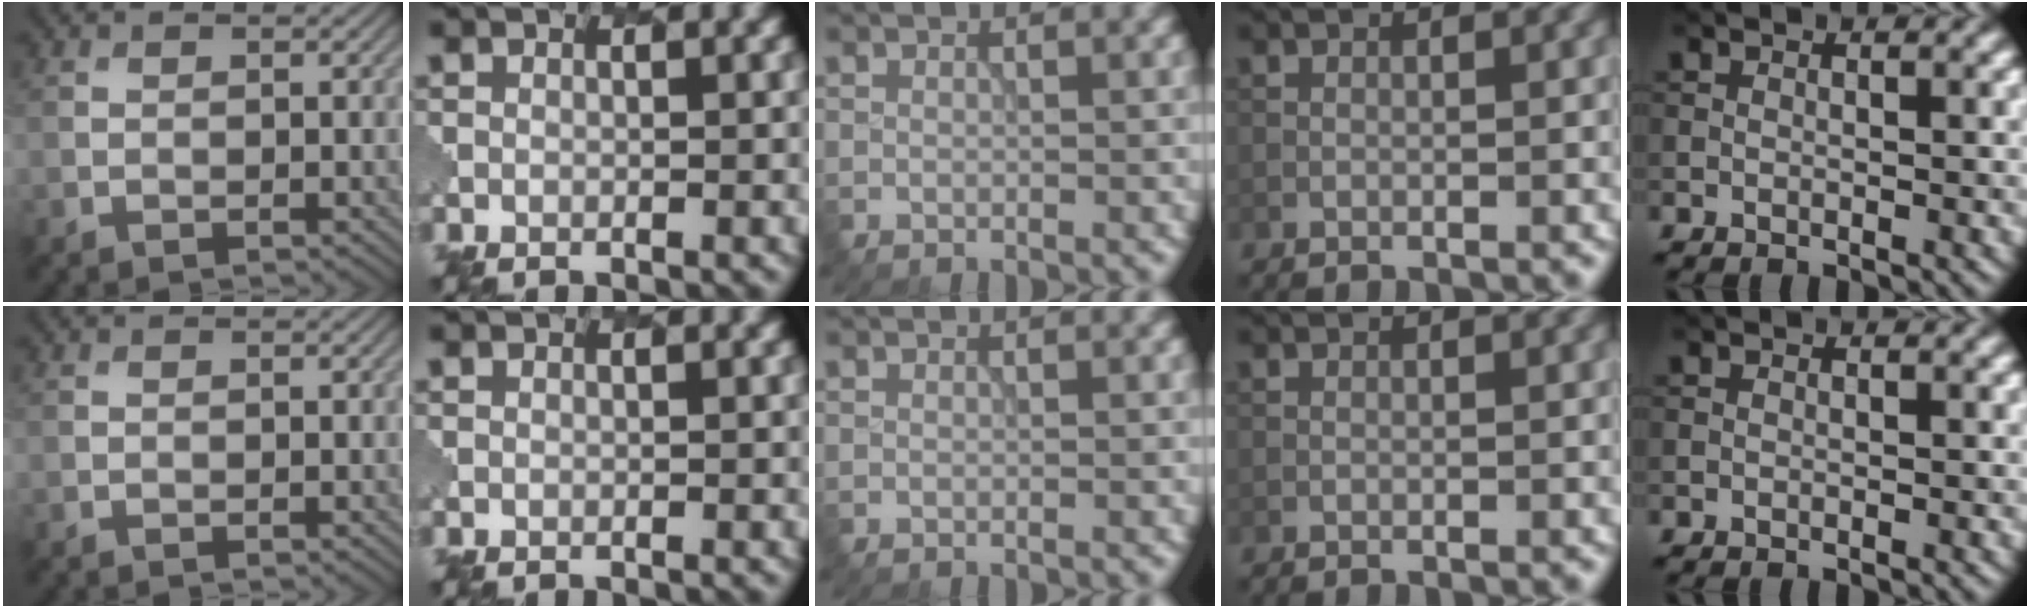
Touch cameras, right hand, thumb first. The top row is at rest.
{}